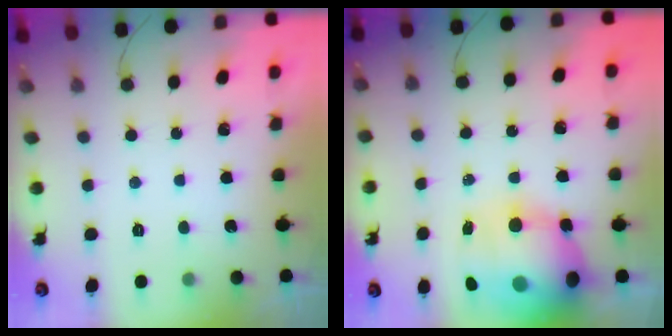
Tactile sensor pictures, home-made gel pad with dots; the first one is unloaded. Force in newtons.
{"total": 20.4, "press": 19.8, "slide": 4.8}